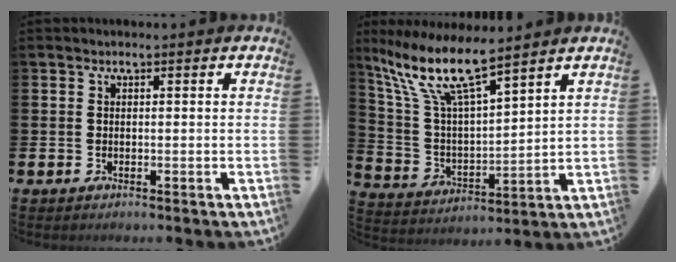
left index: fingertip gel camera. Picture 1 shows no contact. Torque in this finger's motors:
{"motor_torque": [1.02, -0.56, 0.35, 0.21]}